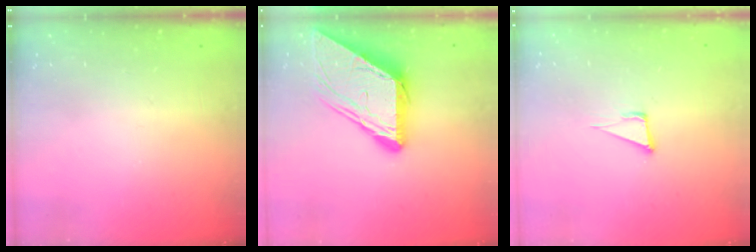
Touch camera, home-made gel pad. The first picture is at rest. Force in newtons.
{"total": 12.0, "press": 12.0, "slide": 1.2}
{"total": 5.2, "press": 4.2, "slide": 3.1}